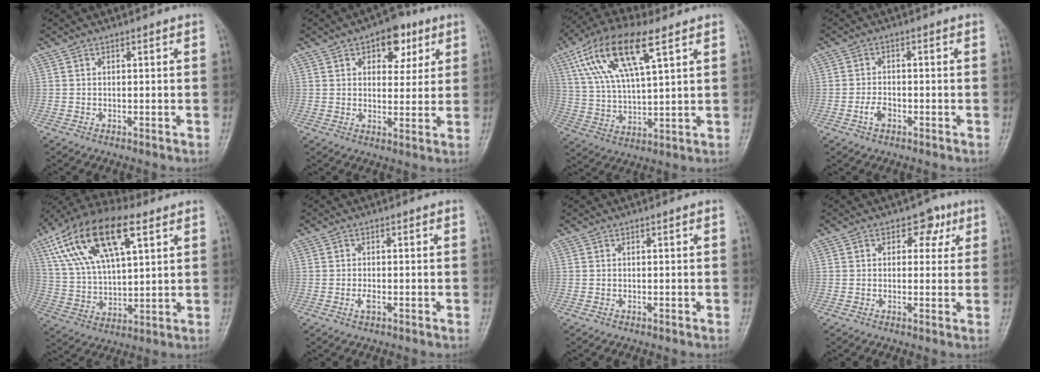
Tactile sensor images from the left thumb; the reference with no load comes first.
{"total": 8.7, "force": [4.2, 5.3, 5.5], "torque": [-0.036, -0.011, 0.052]}
{"total": 16.5, "force": [7.7, 5.9, 13.3], "torque": [-0.254, -0.003, 0.144]}
{"total": 2.9, "force": [-1.4, 1.8, 1.9], "torque": [-0.036, 0.012, -0.026]}
{"total": 20.7, "force": [9.6, 9.2, 15.9], "torque": [-0.287, -0.002, 0.175]}
{"total": 1.6, "force": [-0.6, 0.7, 1.3], "torque": [-0.025, -0.001, -0.012]}
{"total": 0.0}
{"total": 4.5, "force": [2.0, 3.2, 2.4], "torque": [-0.001, -0.003, 0.020]}